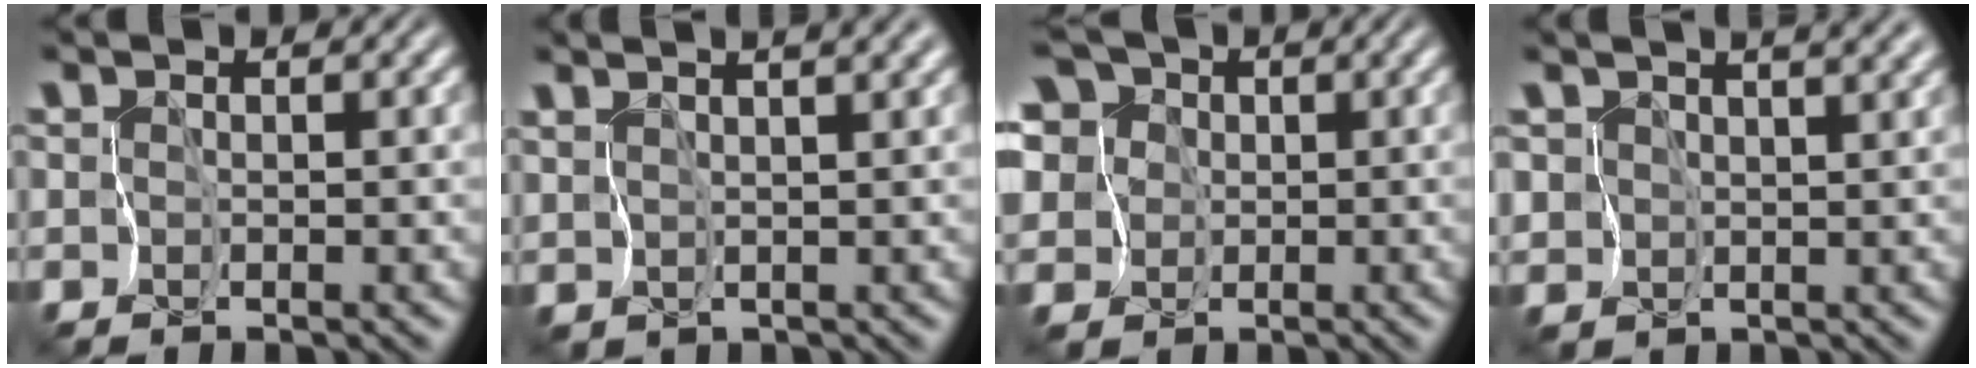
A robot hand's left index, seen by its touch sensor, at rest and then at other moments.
{"total": 4.8, "force": [3.4, 1.5, 3.1], "torque": [-0.059, 0.027, 0.053]}
{"total": 12.8, "force": [4.2, 10.1, 6.7], "torque": [-0.175, 0.051, 0.039]}
{"total": 6.7, "force": [4.1, 3.7, 3.8], "torque": [-0.079, 0.025, 0.041]}